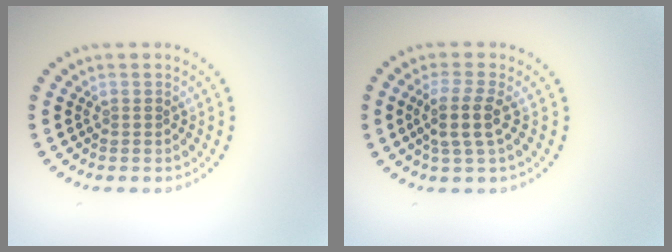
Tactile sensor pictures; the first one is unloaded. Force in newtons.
{"total": 2.7, "press": 2.3, "slide": 1.5}